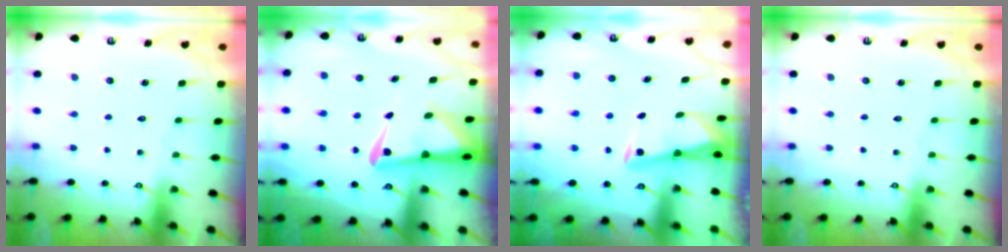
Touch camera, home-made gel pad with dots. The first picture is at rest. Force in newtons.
{"total": 6.8, "press": 6.7, "slide": 1.4}
{"total": 3.2, "press": 3.2, "slide": 0.3}
{"total": 0.0}